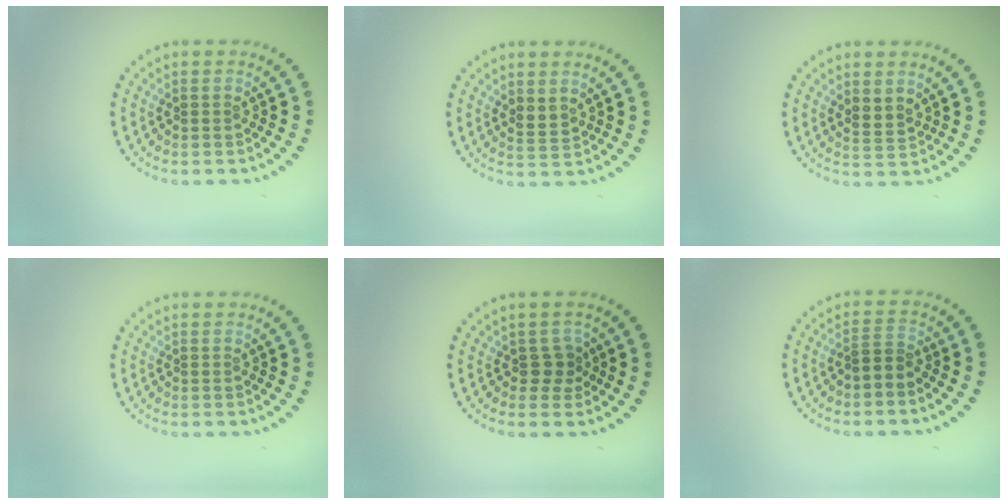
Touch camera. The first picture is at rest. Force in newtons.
{"total": 1.5, "press": 1.2, "slide": 0.9}
{"total": 1.8, "press": 1.4, "slide": 1.2}
{"total": 0.0}
{"total": 1.6, "press": 1.3, "slide": 1.0}
{"total": 1.8, "press": 1.4, "slide": 1.1}